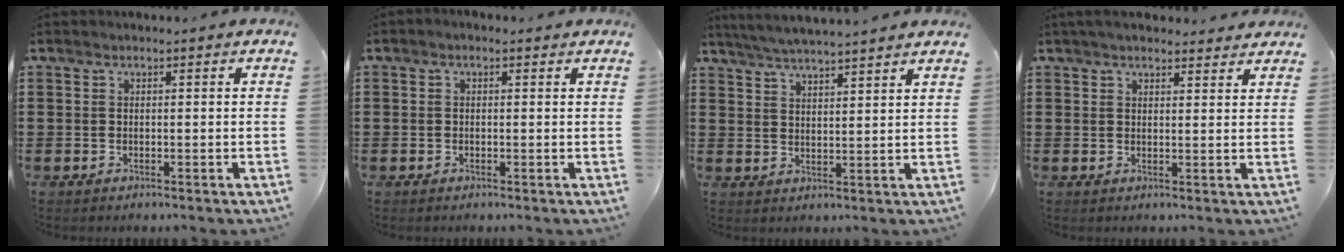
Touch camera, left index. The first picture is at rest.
{"total": 0.6, "force": [-0.3, 0.5, 0.2], "torque": [-0.006, 0.001, -0.007]}
{"total": 4.4, "force": [4.2, -0.6, 1.2], "torque": [-0.037, -0.018, 0.075]}
{"total": 3.1, "force": [2.9, 0.8, 0.9], "torque": [-0.025, -0.003, 0.055]}